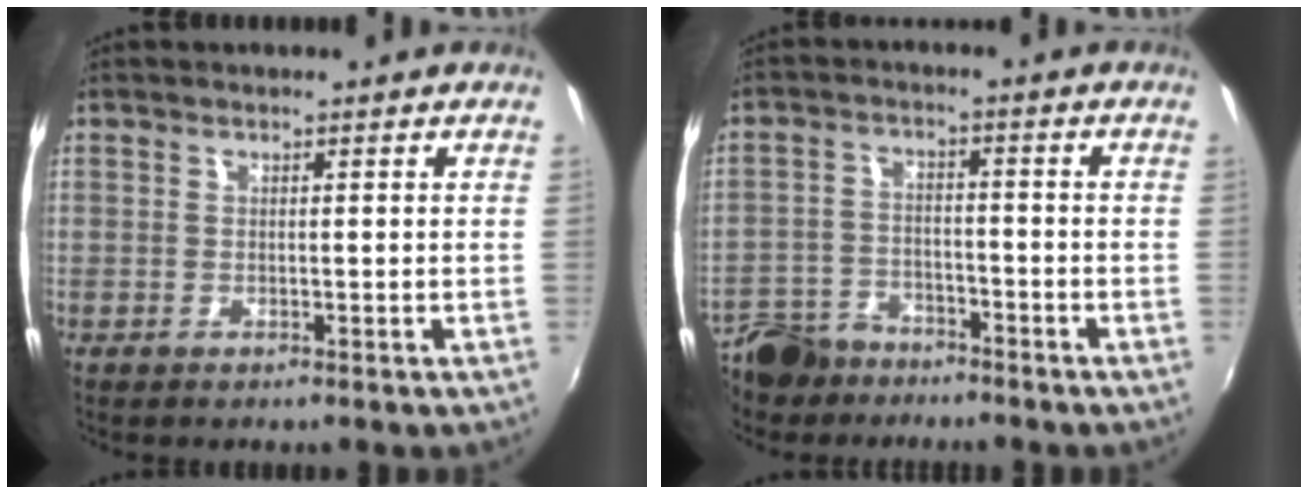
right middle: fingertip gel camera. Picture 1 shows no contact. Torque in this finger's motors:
{"motor_torque": [-0.32, -0.58, 0.01, -0.01]}